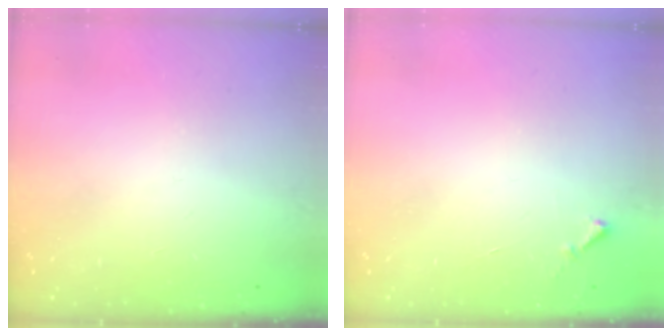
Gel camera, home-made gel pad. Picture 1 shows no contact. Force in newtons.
{"total": 4.4, "press": 4.4, "slide": 0.3}